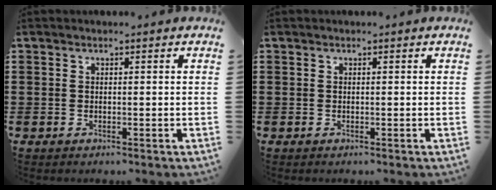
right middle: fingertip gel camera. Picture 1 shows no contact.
{"total": 0.0}